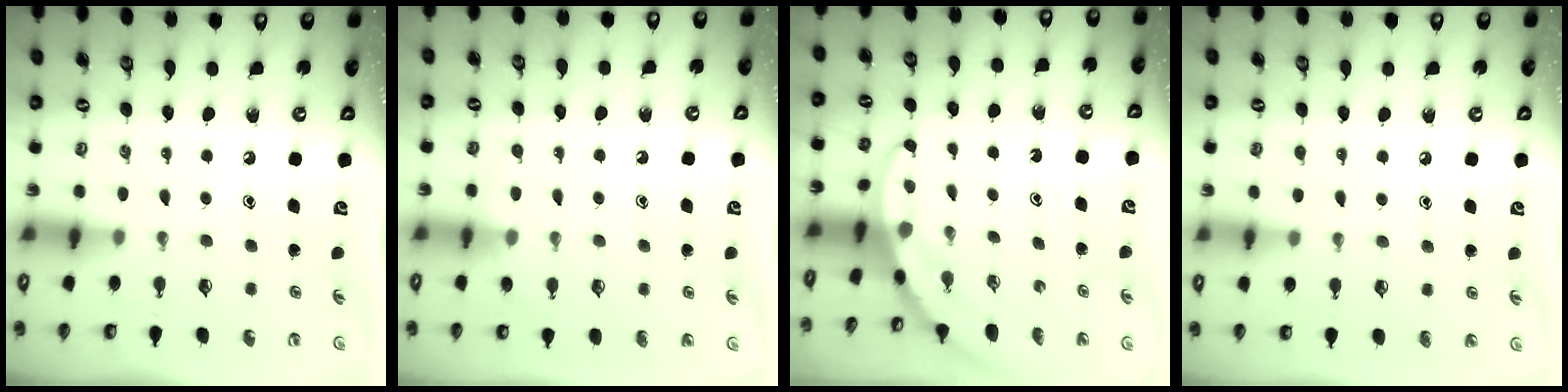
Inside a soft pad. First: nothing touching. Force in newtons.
{"total": 2.7, "press": 2.7, "slide": 0.3}
{"total": 3.3, "press": 3.3, "slide": 0.1}
{"total": 3.1, "press": 3.1, "slide": 0.4}